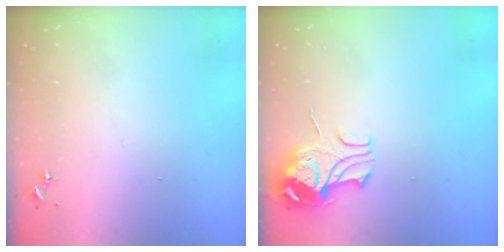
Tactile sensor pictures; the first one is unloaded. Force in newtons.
{"total": 9.6, "press": 9.5, "slide": 1.1}